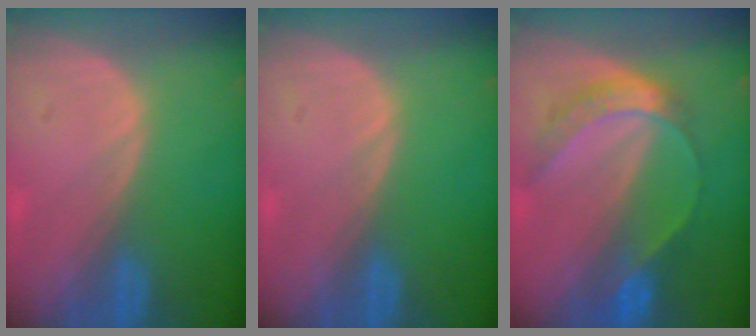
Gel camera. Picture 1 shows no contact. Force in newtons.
{"total": 0.0}
{"total": 7.0, "press": 5.8, "slide": 3.9}